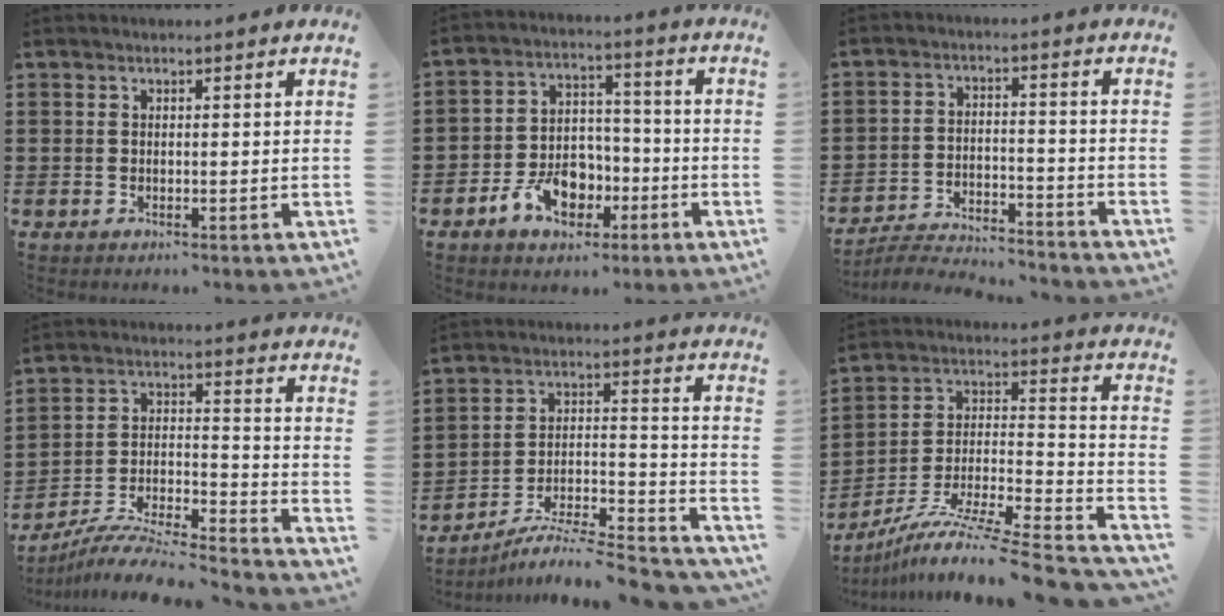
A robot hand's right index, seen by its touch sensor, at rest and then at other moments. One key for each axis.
{"total": 8.5, "fx": -3.8, "fy": 6.1, "fz": 4.6, "tx": -0.087, "ty": 0.020, "tz": -0.070}
{"total": 4.9, "fx": -4.9, "fy": 0.2, "fz": 0.6, "tx": -0.021, "ty": 0.002, "tz": -0.102}
{"total": 7.8, "fx": -7.5, "fy": 0.0, "fz": 2.3, "tx": -0.044, "ty": -0.004, "tz": -0.151}
{"total": 6.8, "fx": -6.4, "fy": 0.1, "fz": 2.5, "tx": -0.032, "ty": -0.003, "tz": -0.127}
{"total": 9.2, "fx": -7.1, "fy": 0.6, "fz": 5.9, "tx": -0.106, "ty": -0.009, "tz": -0.140}